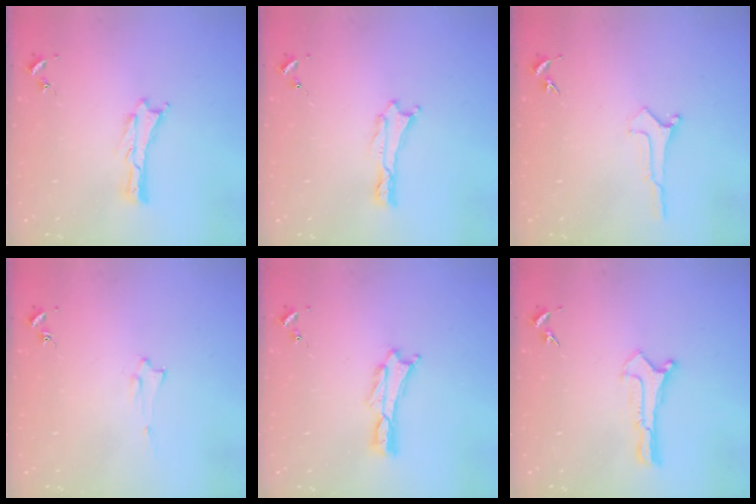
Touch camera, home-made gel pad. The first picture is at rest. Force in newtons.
{"total": 0.0}
{"total": 0.0}
{"total": 1.4, "press": 1.4, "slide": 0.2}
{"total": 0.6, "press": 0.6, "slide": 0.2}
{"total": 0.0}